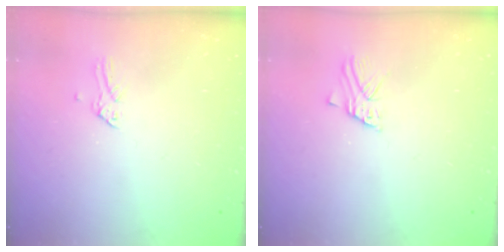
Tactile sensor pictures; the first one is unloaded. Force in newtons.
{"total": 2.4, "press": 2.4, "slide": 0.2}